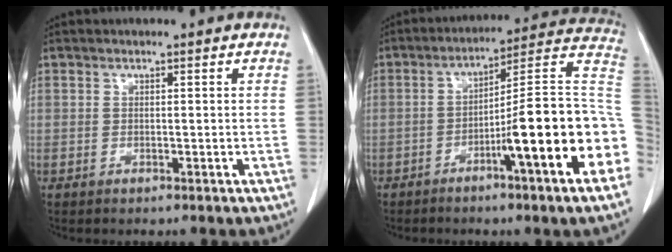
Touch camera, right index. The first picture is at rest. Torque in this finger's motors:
{"motor_torque": [2.14, 0.00, 1.05, 0.21]}